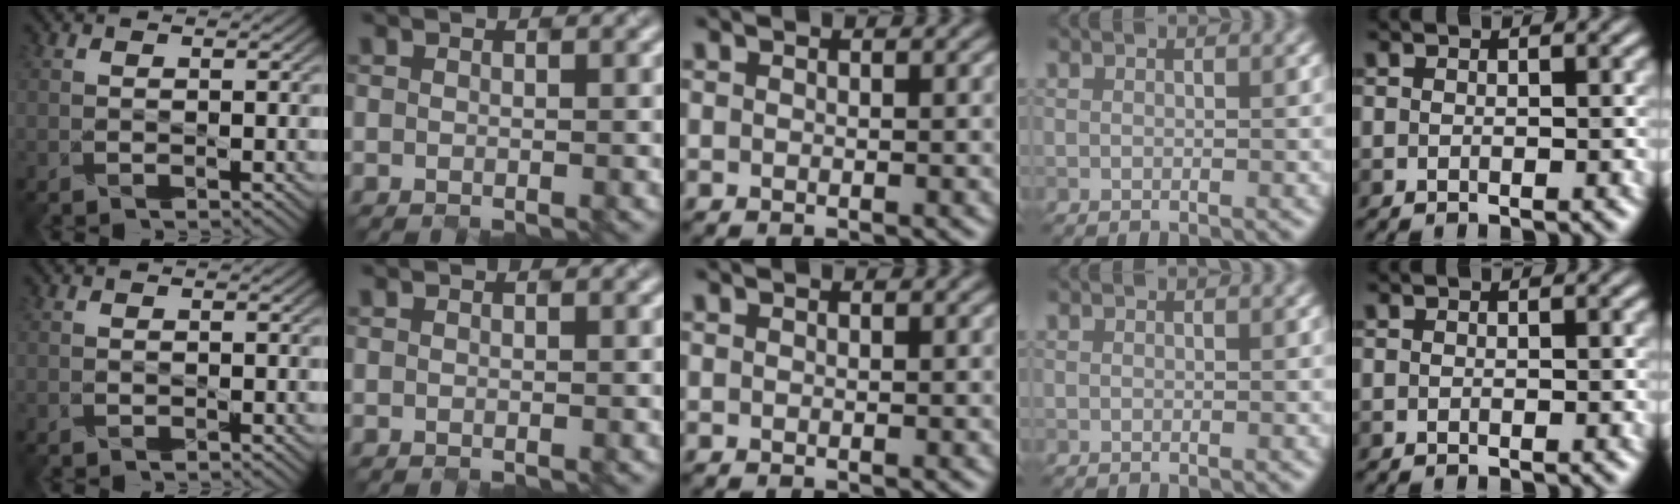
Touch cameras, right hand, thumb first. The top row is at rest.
{}